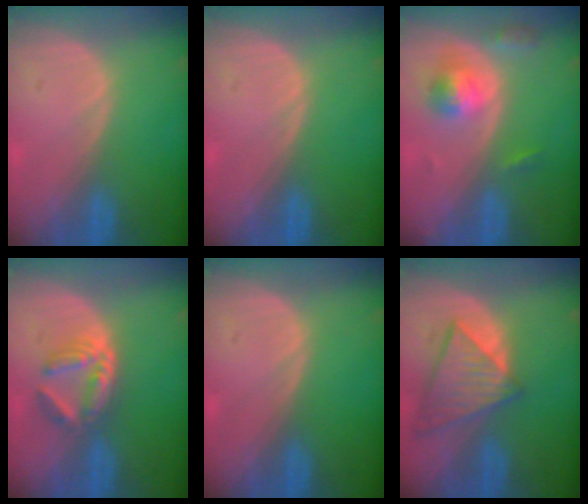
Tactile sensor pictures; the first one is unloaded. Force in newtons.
{"total": 0.0}
{"total": 5.3, "press": 4.8, "slide": 2.2}
{"total": 6.0, "press": 5.2, "slide": 3.1}
{"total": 0.0}
{"total": 8.4, "press": 7.4, "slide": 4.1}